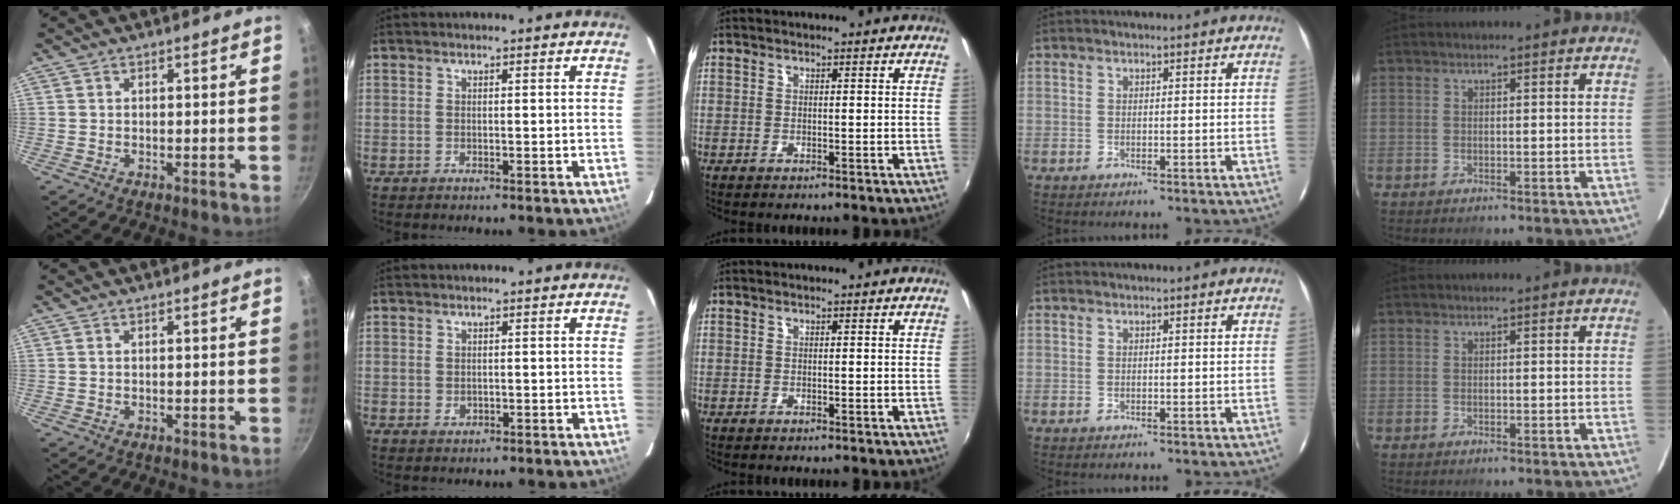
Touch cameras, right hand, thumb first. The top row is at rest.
{"index": {"total": 0.9, "force": [0.1, 0.8, 0.4], "torque": [-0.006, 0.001, 0.003]}}